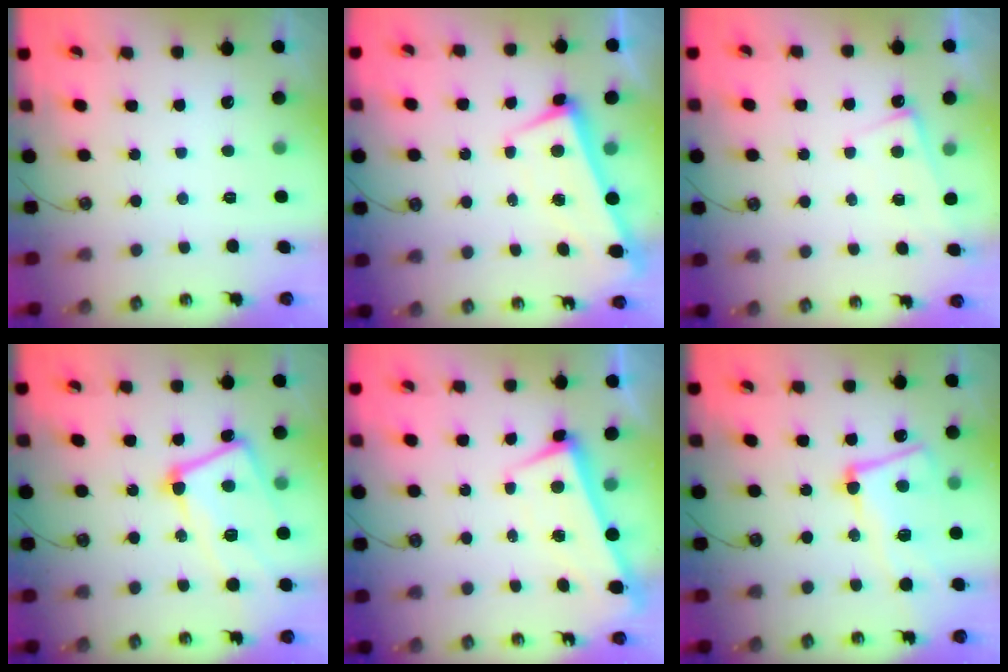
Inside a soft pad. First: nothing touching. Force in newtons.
{"total": 1.5, "press": 0.5, "slide": 1.5}
{"total": 1.3, "press": 1.2, "slide": 0.4}
{"total": 13.2, "press": 13.1, "slide": 1.5}
{"total": 1.5, "press": 0.5, "slide": 1.5}
{"total": 9.8, "press": 9.5, "slide": 2.2}